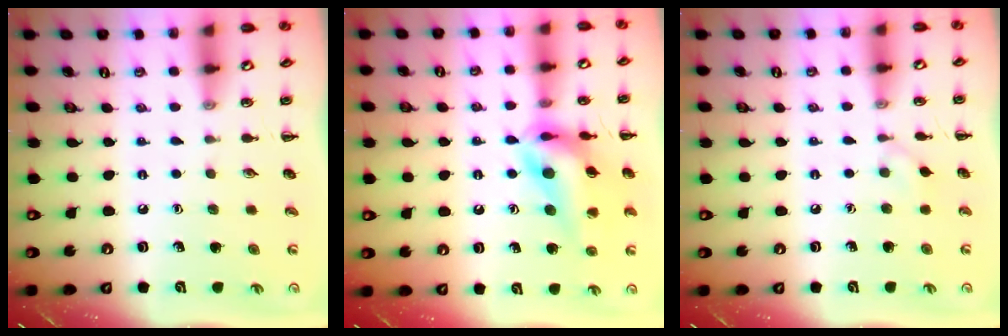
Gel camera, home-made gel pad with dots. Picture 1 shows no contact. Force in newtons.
{"total": 16.0, "press": 15.8, "slide": 2.1}
{"total": 5.1, "press": 4.8, "slide": 1.8}